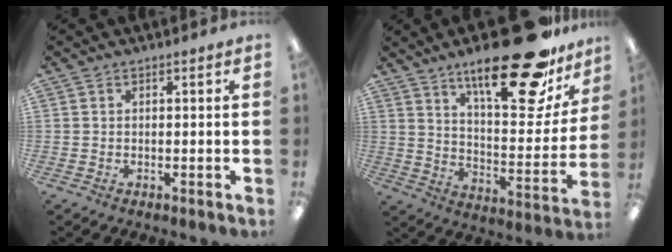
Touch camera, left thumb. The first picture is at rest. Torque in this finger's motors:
{"motor_torque": [0.41, 0.47, 1.56, -1.21, 0.22]}